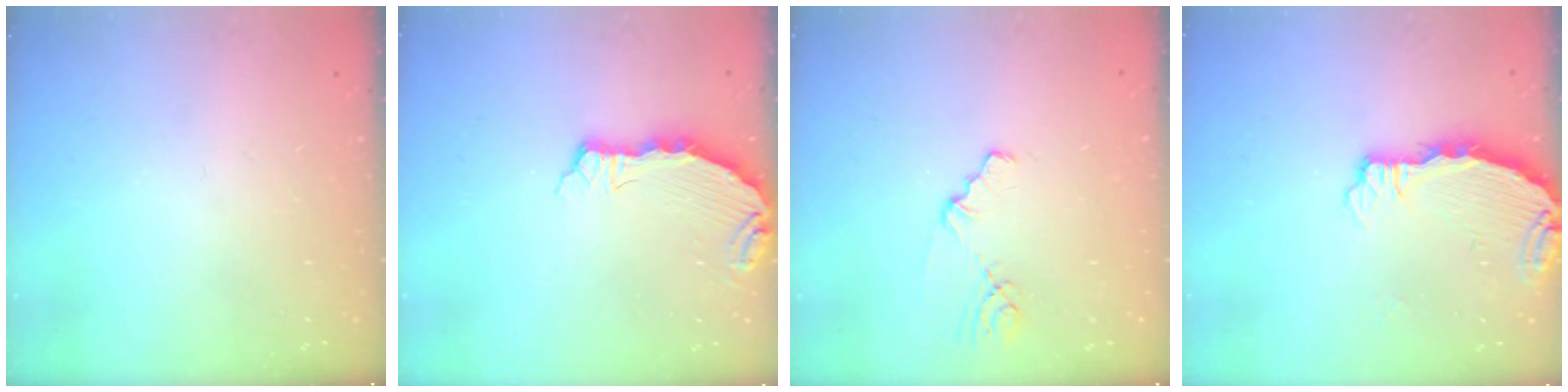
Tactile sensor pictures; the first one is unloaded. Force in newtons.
{"total": 7.1, "press": 5.7, "slide": 4.3}
{"total": 1.8, "press": 1.8, "slide": 0.3}
{"total": 3.7, "press": 3.7, "slide": 0.4}